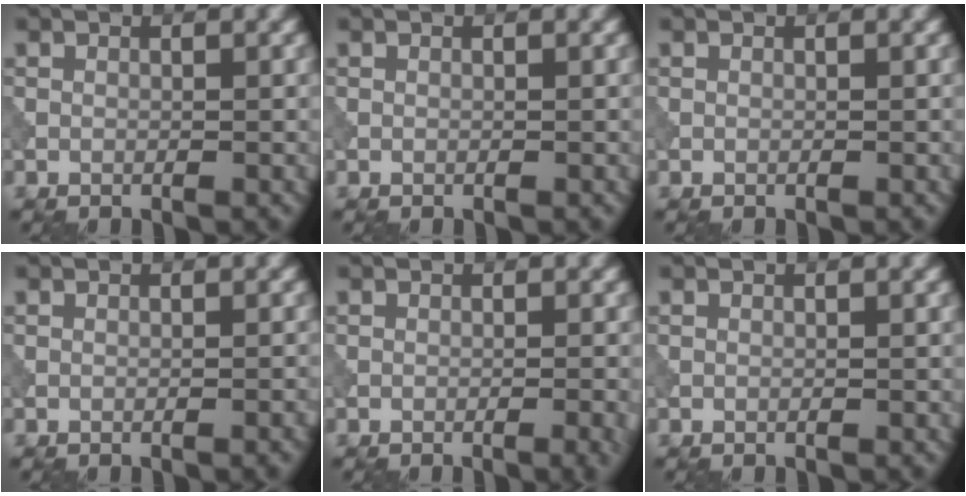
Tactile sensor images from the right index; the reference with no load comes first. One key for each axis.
{"total": 0.0}
{"total": 0.0}
{"total": 0.8, "fx": -0.4, "fy": 0.1, "fz": 0.7, "tx": -0.006, "ty": 0.003, "tz": -0.007}
{"total": 1.9, "fx": -0.7, "fy": 0.4, "fz": 1.7, "tx": -0.016, "ty": 0.002, "tz": -0.011}
{"total": 0.0}